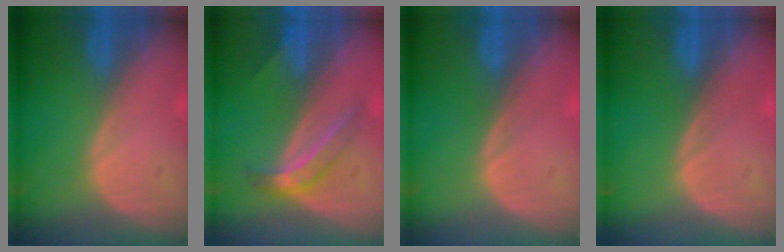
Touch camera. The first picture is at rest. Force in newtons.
{"total": 4.2, "press": 4.2, "slide": 0.4}
{"total": 0.0}
{"total": 0.0}